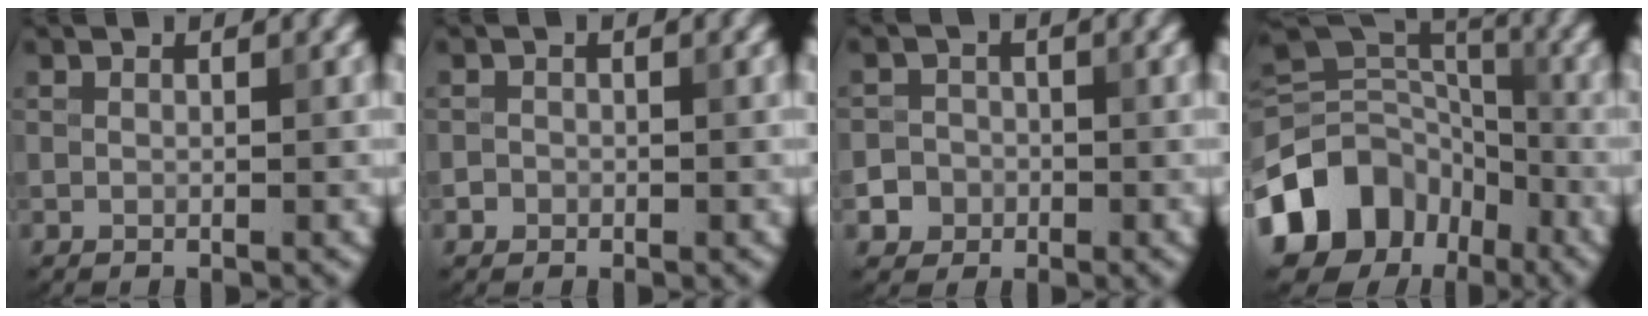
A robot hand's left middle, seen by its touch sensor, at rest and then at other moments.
{"total": 0.8, "force": [-0.4, 0.7, 0.0], "torque": [0.004, -0.001, -0.006]}
{"total": 3.4, "force": [-1.5, 3.0, 0.5], "torque": [0.019, -0.001, -0.034]}
{"total": 11.5, "force": [-5.6, 8.8, 4.8], "torque": [-0.103, 0.021, -0.112]}